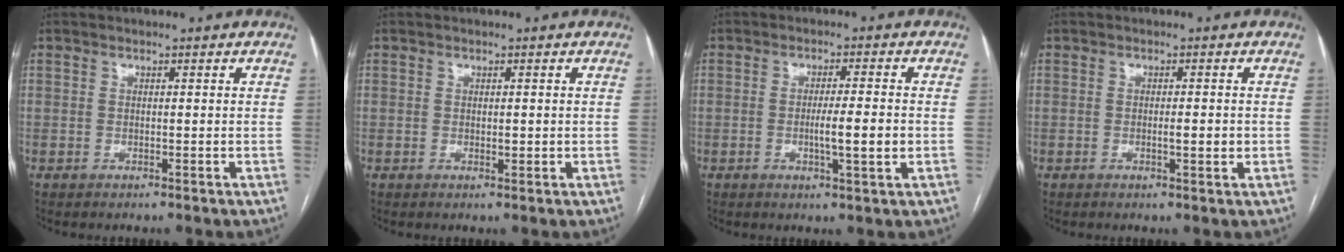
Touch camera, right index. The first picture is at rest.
{"total": 1.1, "force": [0.1, 0.6, 0.9], "torque": [-0.010, 0.000, 0.005]}
{"total": 5.3, "force": [-0.9, 0.1, 5.3], "torque": [-0.087, -0.005, -0.011]}
{"total": 2.2, "force": [-0.2, 0.4, 2.2], "torque": [-0.037, 0.000, -0.001]}